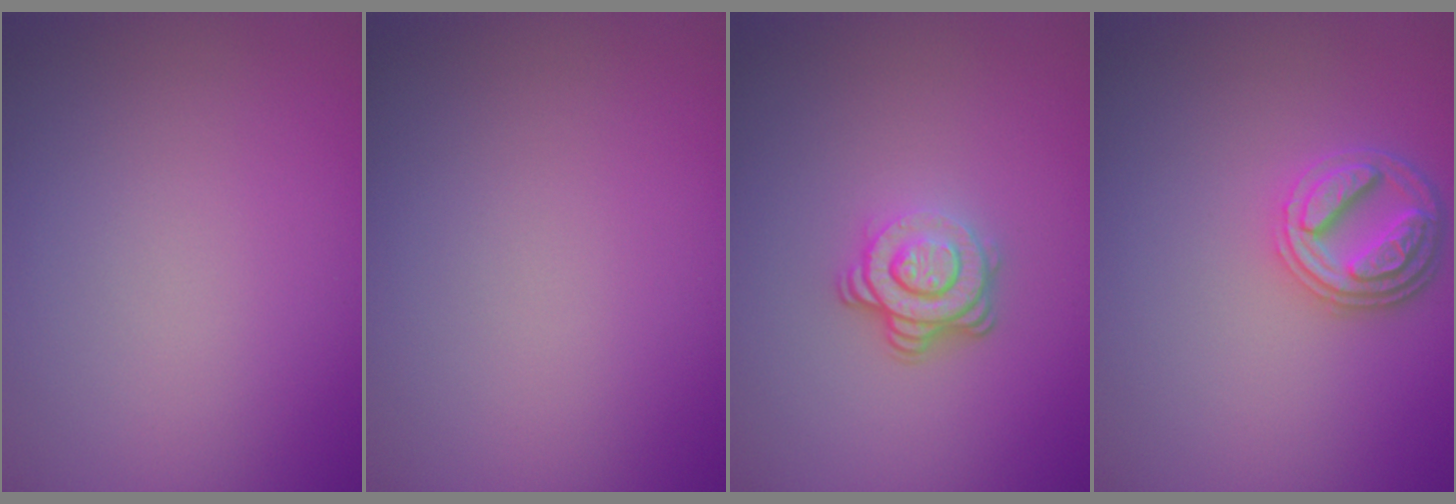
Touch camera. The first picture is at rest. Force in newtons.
{"total": 0.0}
{"total": 3.9, "press": 2.7, "slide": 2.8}
{"total": 3.5, "press": 3.1, "slide": 1.6}